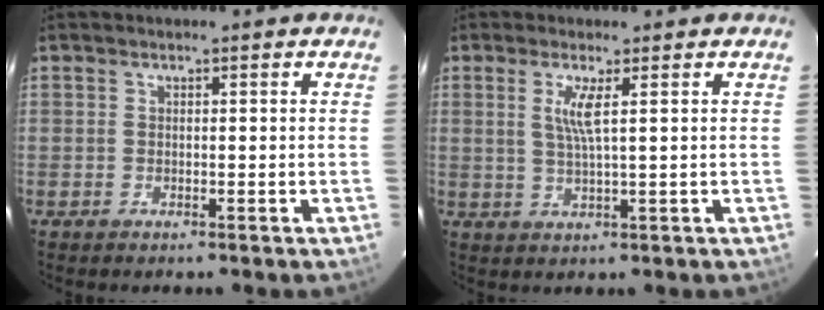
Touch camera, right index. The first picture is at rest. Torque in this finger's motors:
{"motor_torque": [0.18, 0.02, 0.09, 0.07]}